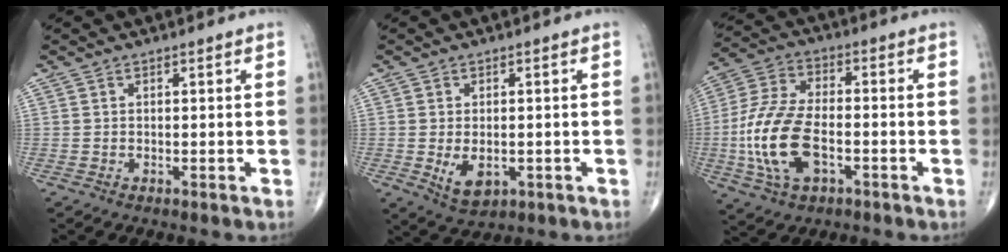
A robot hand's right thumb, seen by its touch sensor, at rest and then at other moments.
{"total": 5.3, "force": [-1.2, 3.2, 4.1], "torque": [-0.059, -0.008, -0.008]}
{"total": 15.5, "force": [-3.7, 8.4, 12.4], "torque": [-0.263, 0.019, -0.069]}